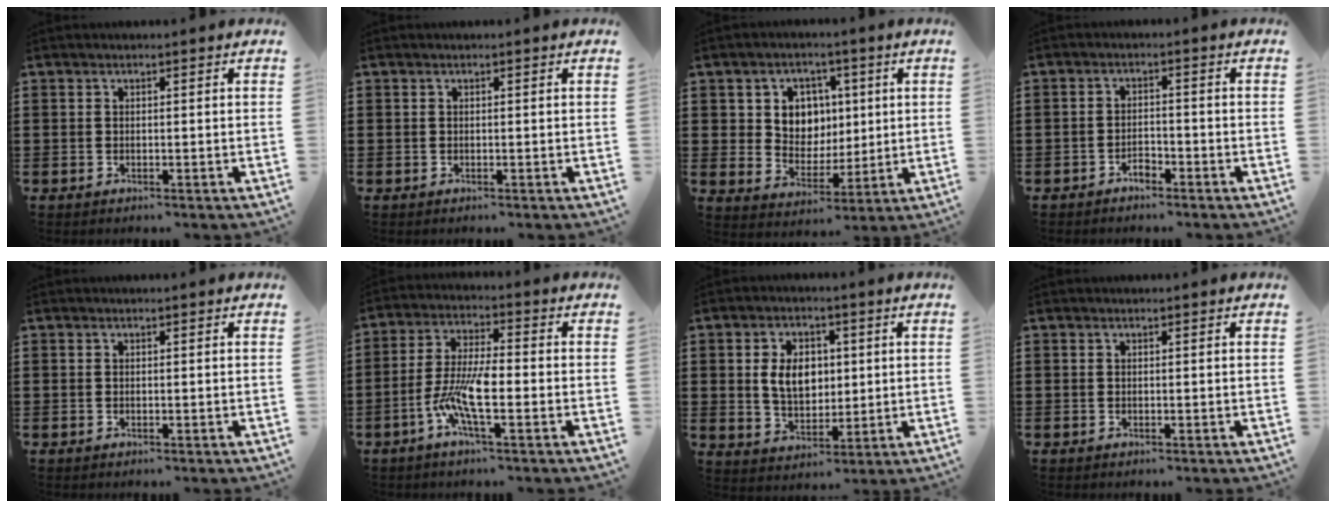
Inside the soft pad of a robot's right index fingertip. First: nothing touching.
{"total": 0.0}
{"total": 6.6, "force": [1.9, 5.9, 2.5], "torque": [-0.062, 0.013, 0.030]}
{"total": 2.1, "force": [-1.8, 0.8, 0.8], "torque": [-0.022, 0.002, -0.037]}
{"total": 0.0}
{"total": 8.0, "force": [-2.9, 1.9, 7.2], "torque": [-0.166, -0.015, -0.063]}
{"total": 6.8, "force": [0.8, 4.9, 4.6], "torque": [-0.093, 0.007, 0.008]}
{"total": 0.0}